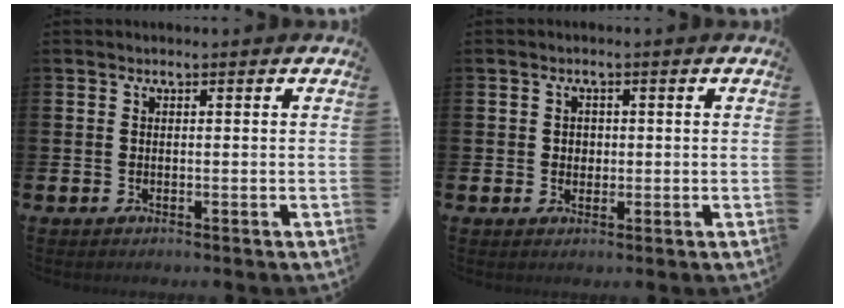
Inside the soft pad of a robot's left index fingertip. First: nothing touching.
{"total": 1.7, "force": [0.4, 1.5, 0.5], "torque": [0.006, 0.003, 0.001]}